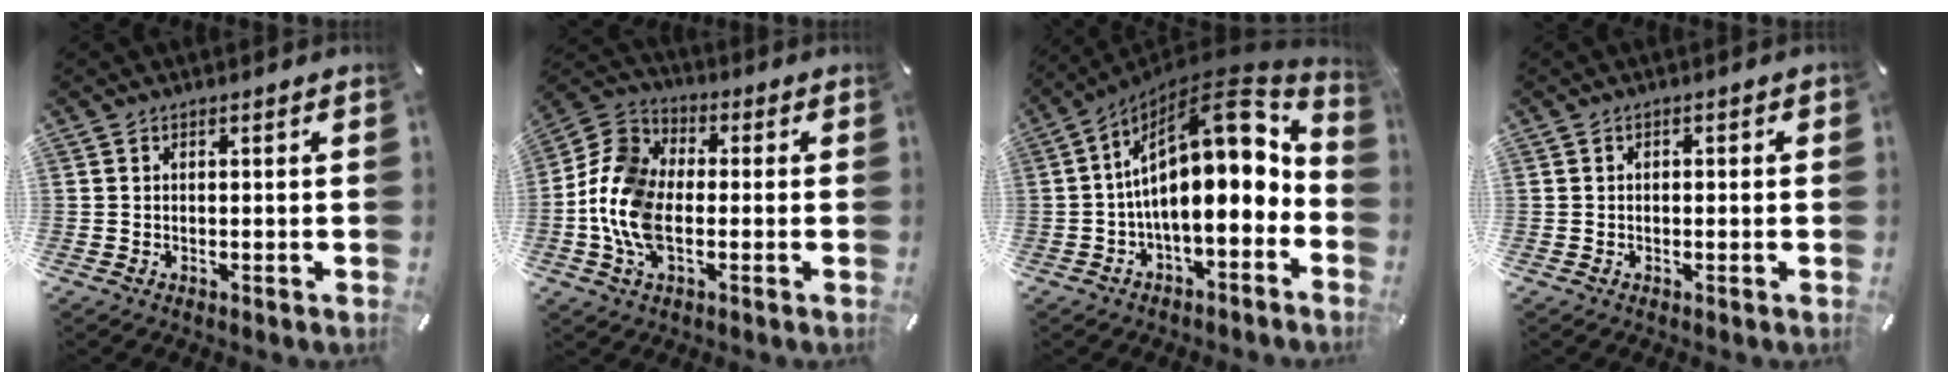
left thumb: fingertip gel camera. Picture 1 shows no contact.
{"total": 12.3, "force": [-3.1, 8.0, 8.9], "torque": [-0.197, 0.010, -0.053]}
{"total": 20.9, "force": [3.1, 9.6, 18.3], "torque": [-0.277, -0.037, 0.050]}
{"total": 0.8, "force": [-0.3, 0.5, 0.5], "torque": [-0.009, 0.003, -0.006]}